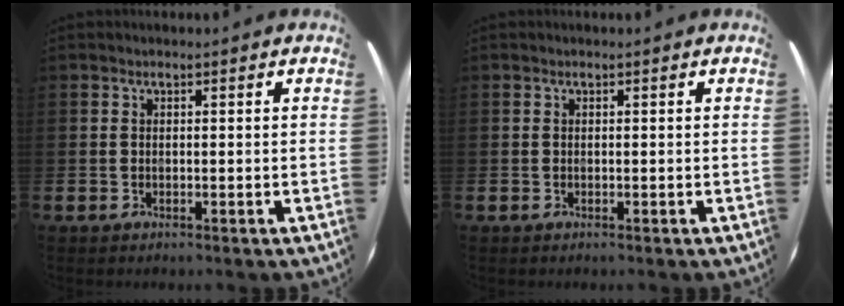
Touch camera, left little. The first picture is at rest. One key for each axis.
{"total": 0.0}